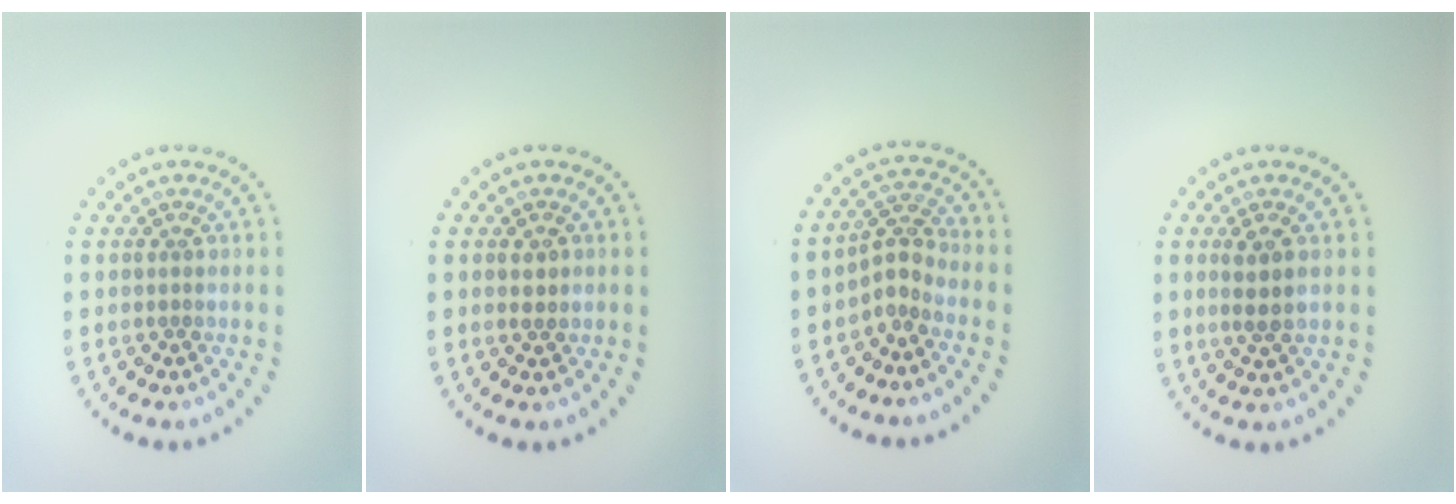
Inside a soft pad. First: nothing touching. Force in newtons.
{"total": 1.0, "press": 1.0, "slide": 0.1}
{"total": 2.3, "press": 1.6, "slide": 1.7}
{"total": 2.2, "press": 2.0, "slide": 1.0}